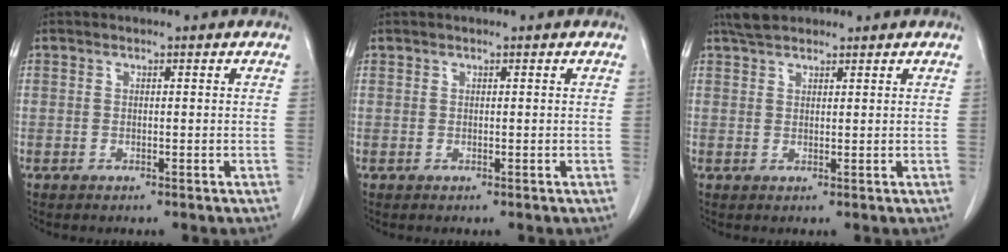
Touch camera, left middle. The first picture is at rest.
{"total": 0.5, "force": [0.5, 0.1, -0.1], "torque": [-0.005, 0.003, 0.011]}
{"total": 3.4, "force": [2.9, 1.3, 1.2], "torque": [-0.029, 0.013, 0.052]}